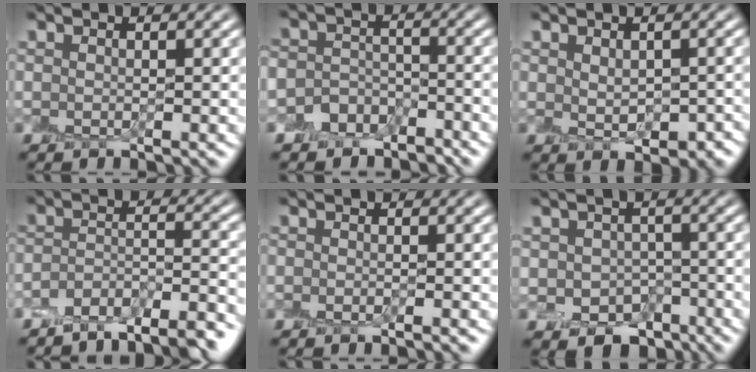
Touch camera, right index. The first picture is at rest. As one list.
[{"total": 4.1, "force": [-3.2, 2.5, 0.4], "torque": [0.005, 0.002, -0.062]}, {"total": 3.3, "force": [0.2, 2.1, 2.5], "torque": [-0.035, 0.000, 0.017]}, {"total": 6.9, "force": [-6.2, 1.4, 2.7], "torque": [-0.039, 0.002, -0.099]}, {"total": 0.8, "force": [-0.7, -0.2, -0.1], "torque": [0.008, 0.003, -0.012]}, {"total": 4.5, "force": [-2.0, 3.4, 2.2], "torque": [-0.037, -0.011, -0.029]}]